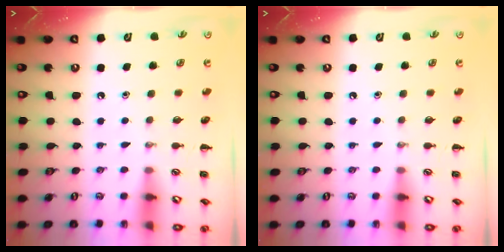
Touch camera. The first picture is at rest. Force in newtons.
{"total": 0.0}